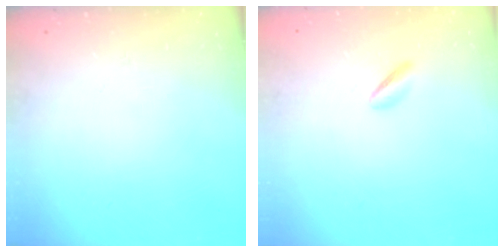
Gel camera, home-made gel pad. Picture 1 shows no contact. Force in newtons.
{"total": 1.6, "press": 1.3, "slide": 0.8}